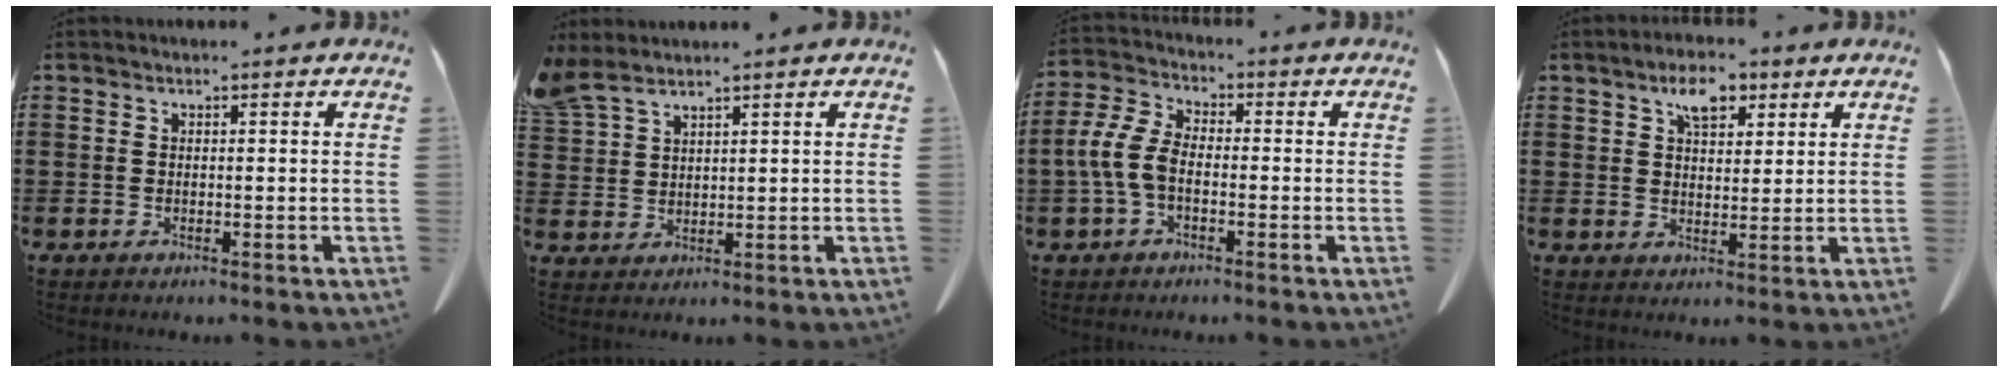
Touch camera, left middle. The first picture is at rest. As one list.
[{"total": 3.5, "force": [2.9, 1.2, 1.5], "torque": [-0.040, 0.002, 0.055]}, {"total": 6.6, "force": [-1.7, 3.7, 5.2], "torque": [-0.136, -0.001, -0.040]}, {"total": 5.8, "force": [3.2, 3.0, 3.8], "torque": [-0.062, 0.005, 0.050]}]